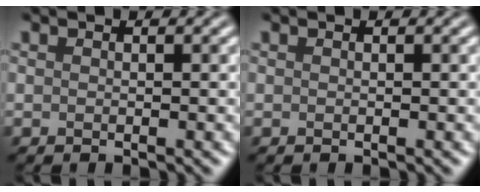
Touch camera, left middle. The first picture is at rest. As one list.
[{"total": 0.0}]